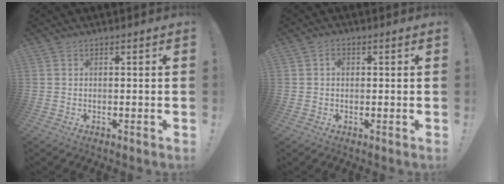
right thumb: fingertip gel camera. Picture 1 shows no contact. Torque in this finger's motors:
{"motor_torque": [0.05, -0.13, 0.05, 0.05, 0.00]}